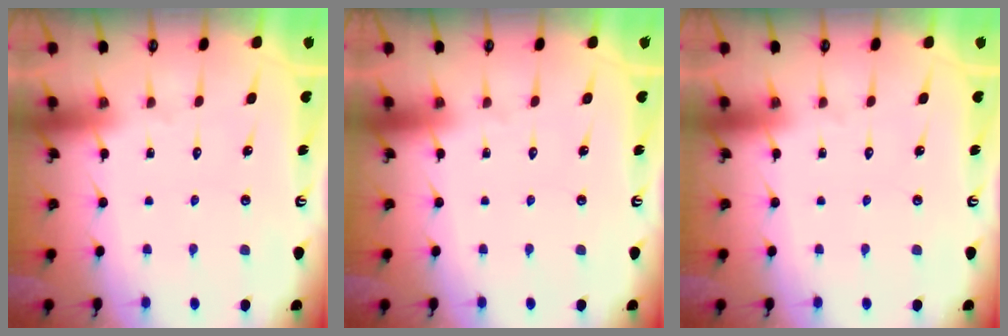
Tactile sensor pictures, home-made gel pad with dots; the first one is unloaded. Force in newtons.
{"total": 0.0}
{"total": 0.0}